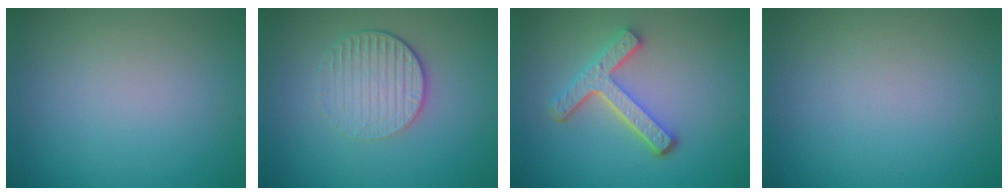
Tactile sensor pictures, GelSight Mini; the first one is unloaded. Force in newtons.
{"total": 4.2, "press": 2.8, "slide": 3.0}
{"total": 4.8, "press": 3.6, "slide": 3.2}
{"total": 0.0}